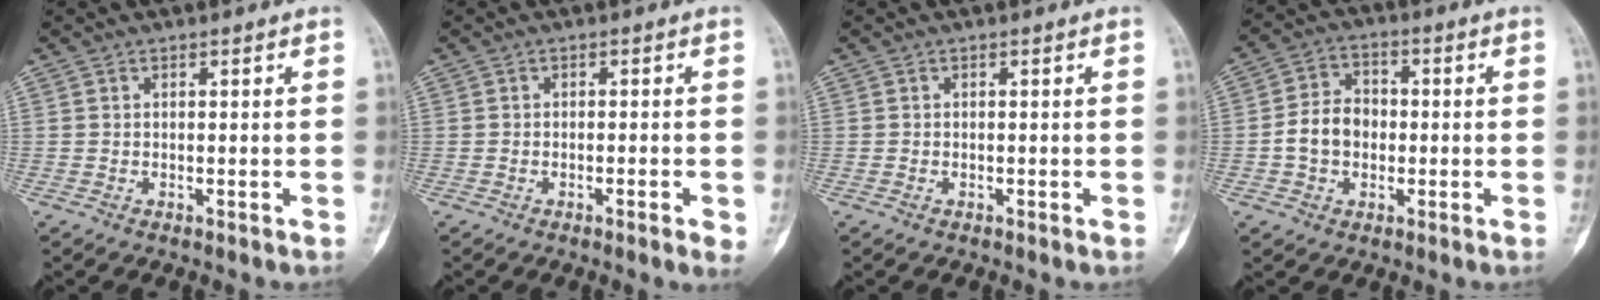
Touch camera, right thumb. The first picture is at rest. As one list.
[{"total": 2.8, "force": [-1.1, 0.6, 2.5], "torque": [-0.034, -0.003, -0.016]}, {"total": 0.0}, {"total": 7.6, "force": [-1.0, 6.0, 4.6], "torque": [-0.061, 0.024, -0.028]}]